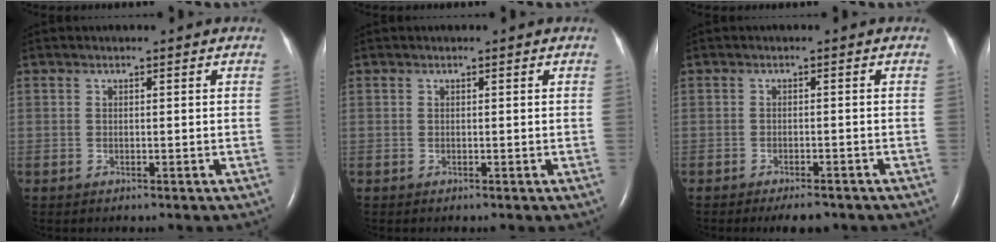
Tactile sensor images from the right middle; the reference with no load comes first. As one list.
[{"total": 0.0}, {"total": 3.6, "force": [-2.9, 1.1, 1.8], "torque": [-0.024, -0.004, -0.039]}]